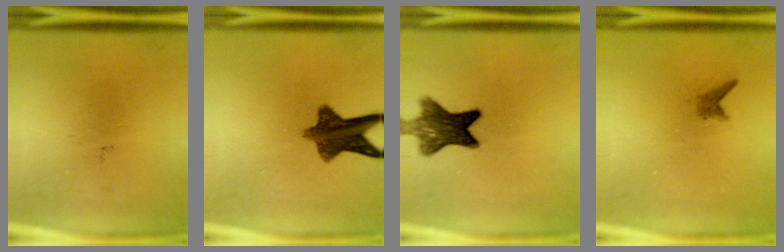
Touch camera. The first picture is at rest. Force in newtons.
{"total": 9.6}
{"total": 9.2}
{"total": 1.0}